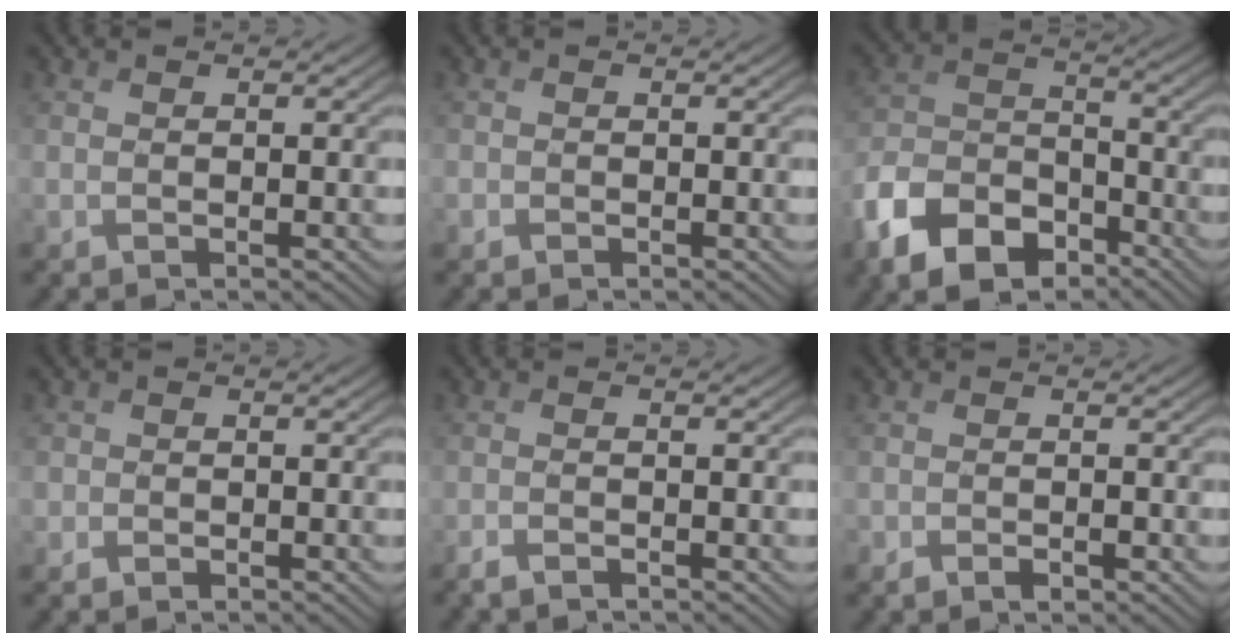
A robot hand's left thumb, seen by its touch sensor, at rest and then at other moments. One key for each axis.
{"total": 0.9, "fx": -0.4, "fy": 0.8, "fz": 0.0, "tx": 0.001, "ty": -0.005, "tz": -0.014}
{"total": 11.9, "fx": -7.9, "fy": 6.5, "fz": 6.1, "tx": -0.142, "ty": -0.016, "tz": -0.167}
{"total": 1.3, "fx": -0.3, "fy": 1.3, "fz": 0.1, "tx": 0.008, "ty": -0.003, "tz": -0.011}
{"total": 1.9, "fx": -1.7, "fy": 0.3, "fz": 0.9, "tx": -0.021, "ty": -0.005, "tz": -0.033}
{"total": 1.6, "fx": -1.0, "fy": 1.0, "fz": 0.9, "tx": -0.016, "ty": -0.003, "tz": -0.018}